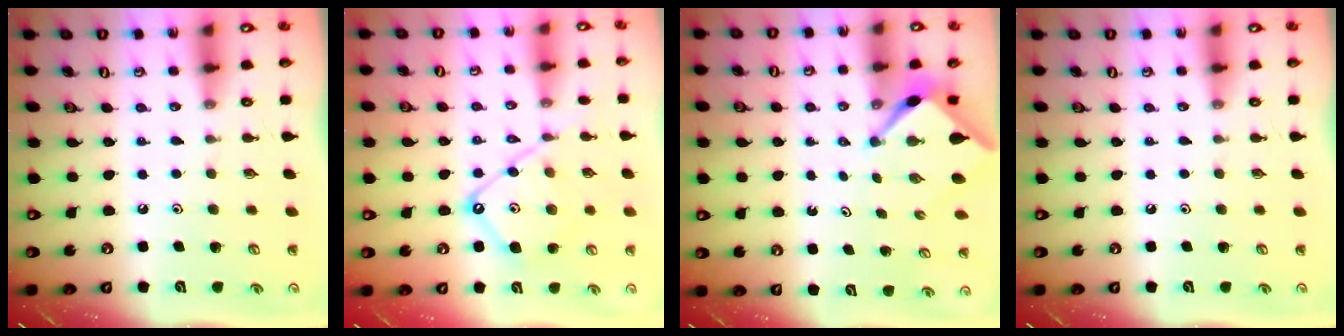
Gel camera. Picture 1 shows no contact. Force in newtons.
{"total": 12.1, "press": 12.1, "slide": 1.2}
{"total": 4.5, "press": 4.5, "slide": 0.3}
{"total": 0.0}